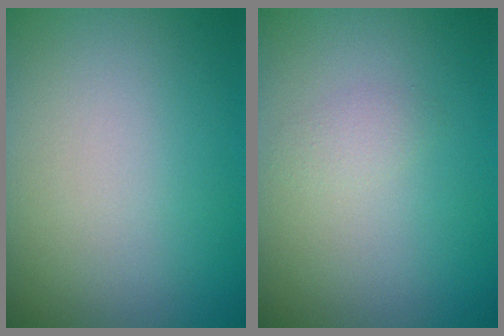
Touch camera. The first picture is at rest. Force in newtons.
{"total": 0.9, "press": 0.9, "slide": 0.1}